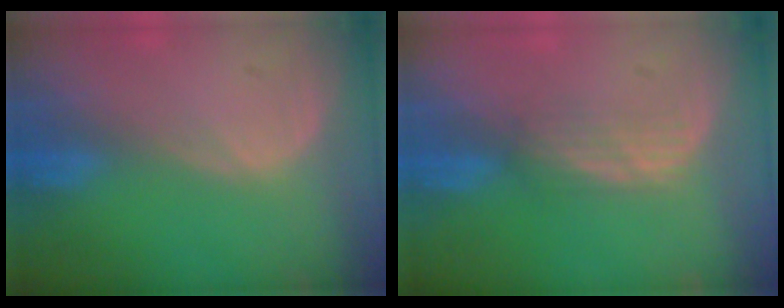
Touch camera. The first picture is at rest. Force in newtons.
{"total": 2.9, "press": 2.6, "slide": 1.2}